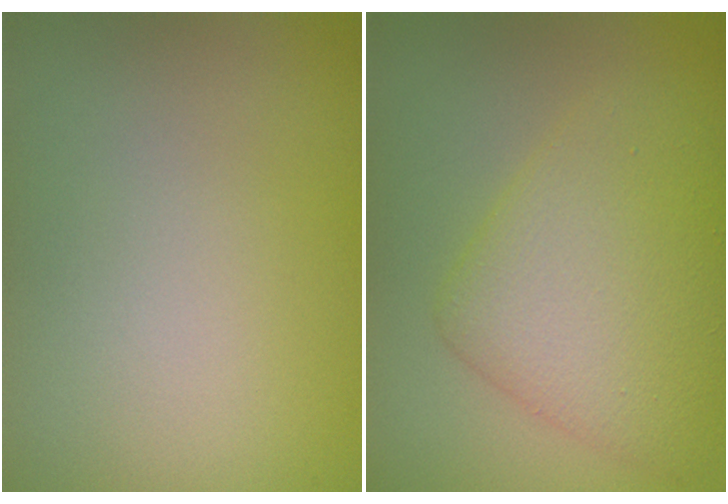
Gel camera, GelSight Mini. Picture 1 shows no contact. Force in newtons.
{"total": 5.7, "press": 5.7, "slide": 0.2}